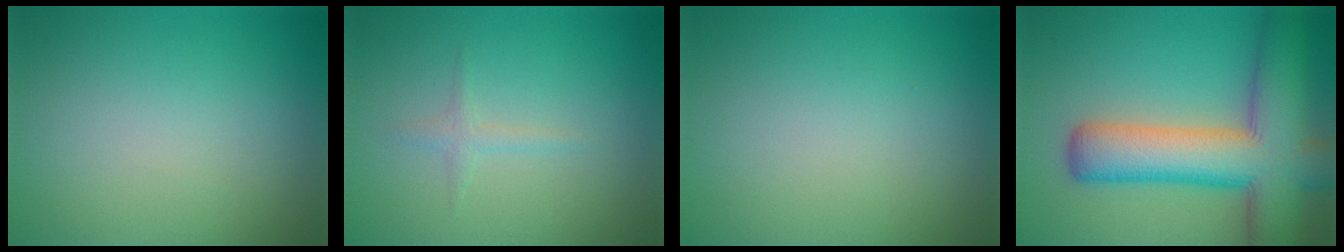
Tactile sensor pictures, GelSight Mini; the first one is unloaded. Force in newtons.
{"total": 1.0, "press": 1.0, "slide": 0.1}
{"total": 0.0}
{"total": 11.5, "press": 11.5, "slide": 0.5}